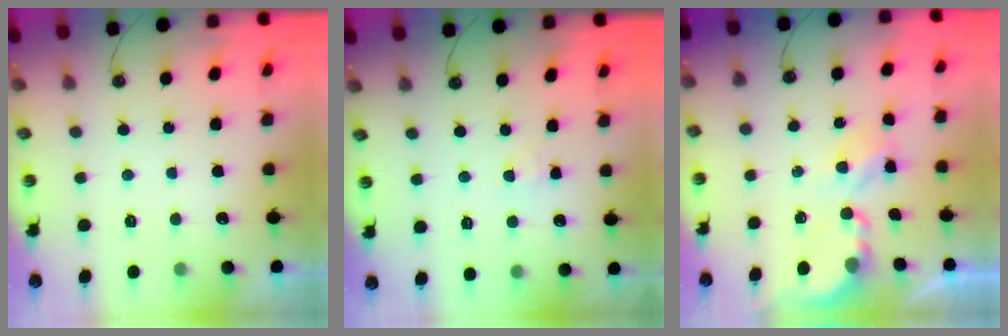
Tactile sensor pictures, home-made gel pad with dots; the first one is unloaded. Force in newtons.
{"total": 3.1, "press": 3.0, "slide": 0.4}
{"total": 3.9, "press": 3.9, "slide": 0.1}